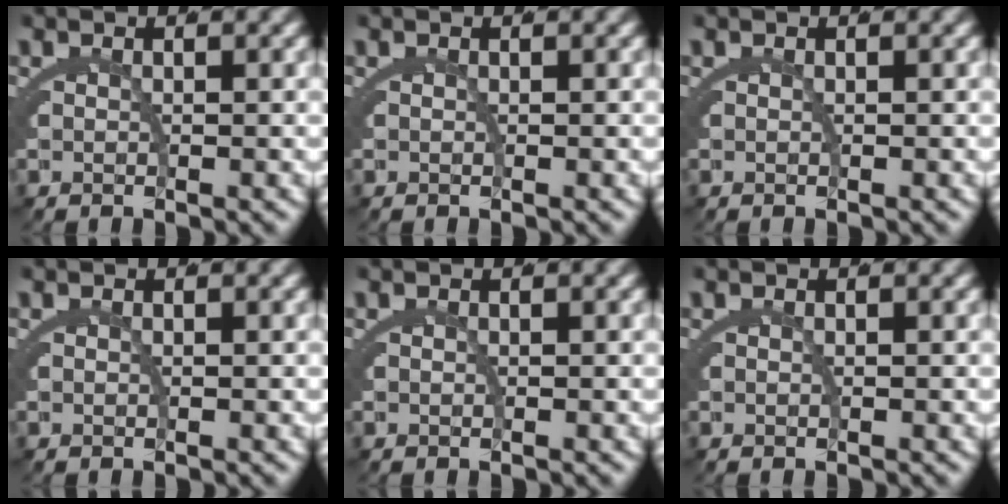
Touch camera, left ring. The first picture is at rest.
{"total": 0.0}
{"total": 0.0}
{"total": 0.0}
{"total": 0.0}
{"total": 0.0}